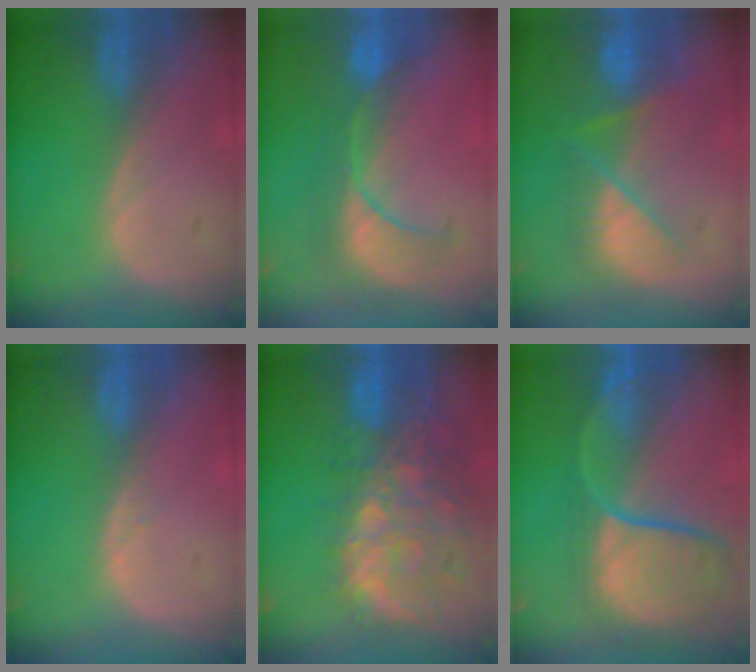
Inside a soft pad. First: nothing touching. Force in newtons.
{"total": 8.1, "press": 8.0, "slide": 0.7}
{"total": 7.8, "press": 7.2, "slide": 2.8}
{"total": 0.7, "press": 0.5, "slide": 0.5}
{"total": 13.2, "press": 10.8, "slide": 7.6}
{"total": 11.9, "press": 9.8, "slide": 6.7}